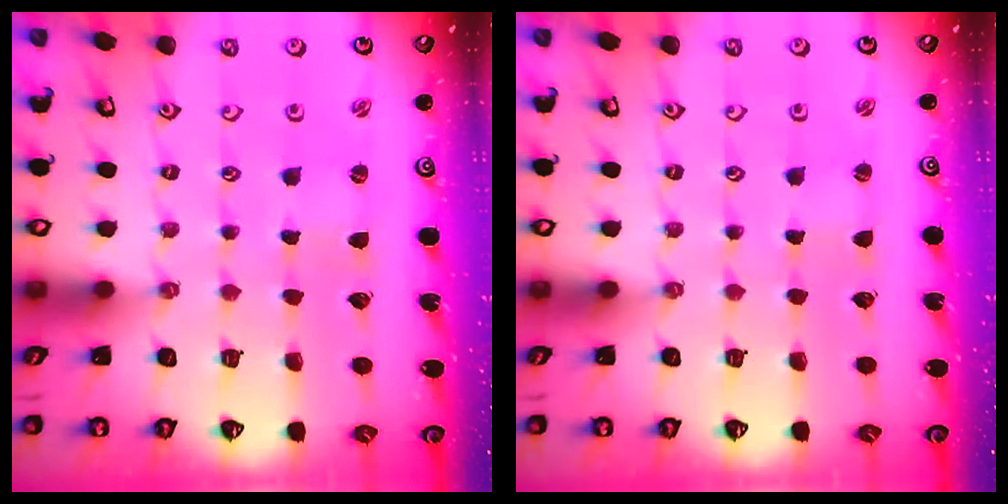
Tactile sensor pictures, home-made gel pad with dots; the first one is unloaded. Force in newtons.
{"total": 0.0}